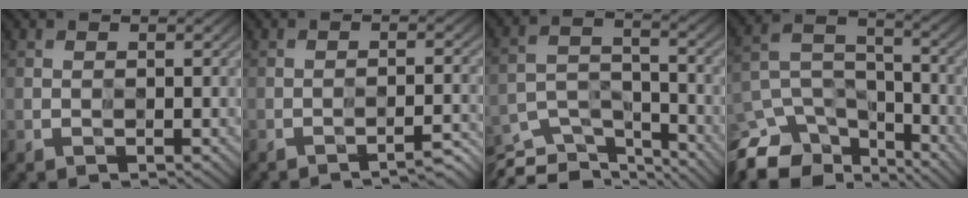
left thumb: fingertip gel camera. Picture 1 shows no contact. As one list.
[{"total": 3.3, "force": [-3.0, 0.2, 1.4], "torque": [-0.008, 0.003, -0.041]}, {"total": 9.1, "force": [-8.8, 1.5, 1.8], "torque": [-0.036, -0.013, -0.164]}, {"total": 11.2, "force": [-9.1, 5.6, 3.5], "torque": [-0.087, -0.017, -0.168]}]